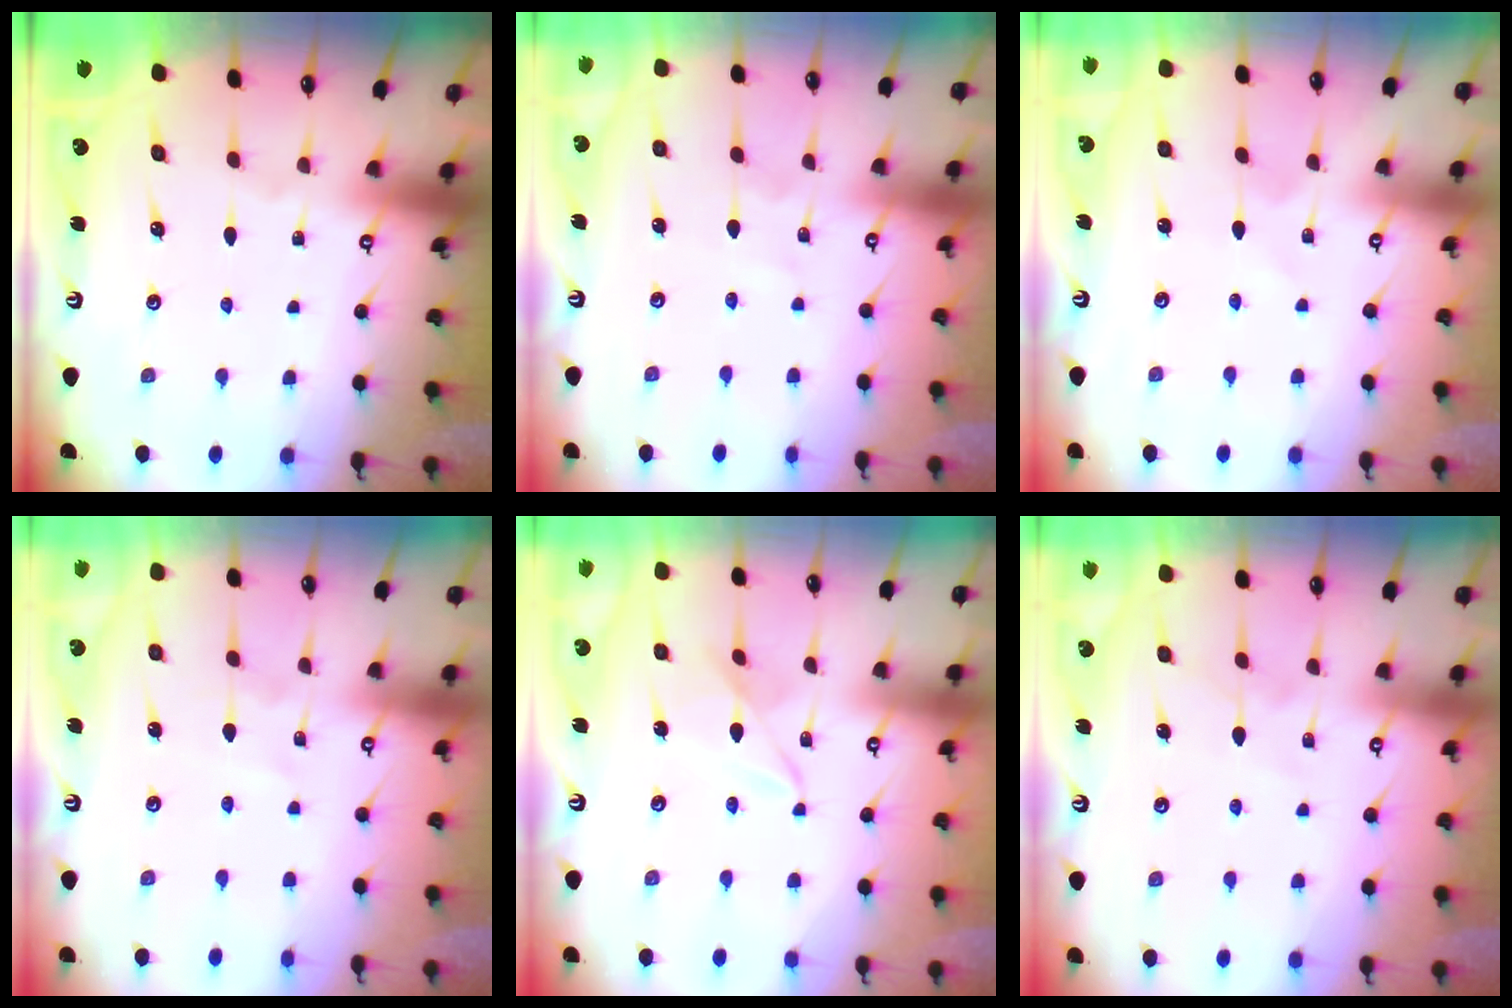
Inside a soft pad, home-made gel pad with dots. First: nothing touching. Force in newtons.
{"total": 1.5, "press": 1.5, "slide": 0.2}
{"total": 2.3, "press": 2.3, "slide": 0.2}
{"total": 2.6, "press": 2.6, "slide": 0.3}
{"total": 4.5, "press": 4.5, "slide": 0.3}
{"total": 4.9, "press": 4.9, "slide": 0.6}